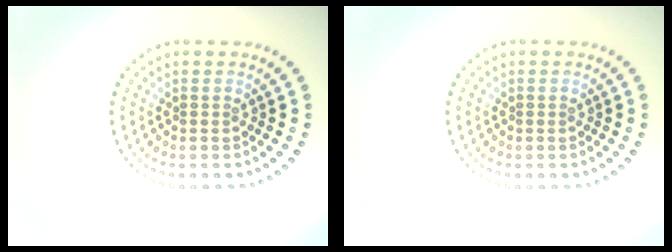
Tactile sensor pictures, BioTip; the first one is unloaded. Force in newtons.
{"total": 0.0}